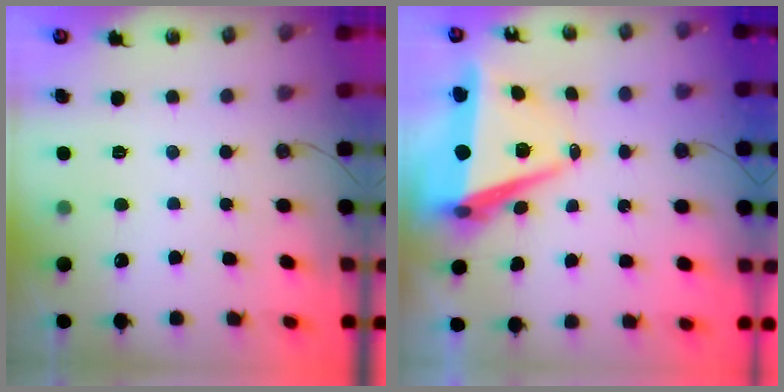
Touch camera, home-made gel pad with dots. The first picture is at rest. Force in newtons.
{"total": 10.1, "press": 9.3, "slide": 3.9}